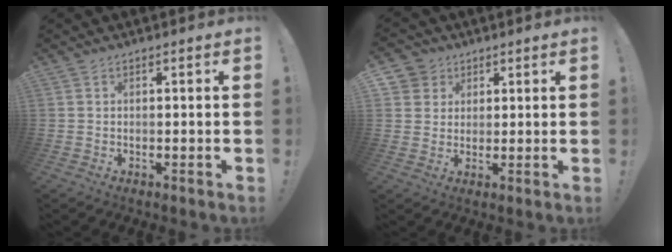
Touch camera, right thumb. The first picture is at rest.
{"total": 5.3, "force": [2.6, 4.6, 0.7], "torque": [-0.008, -0.016, 0.049]}